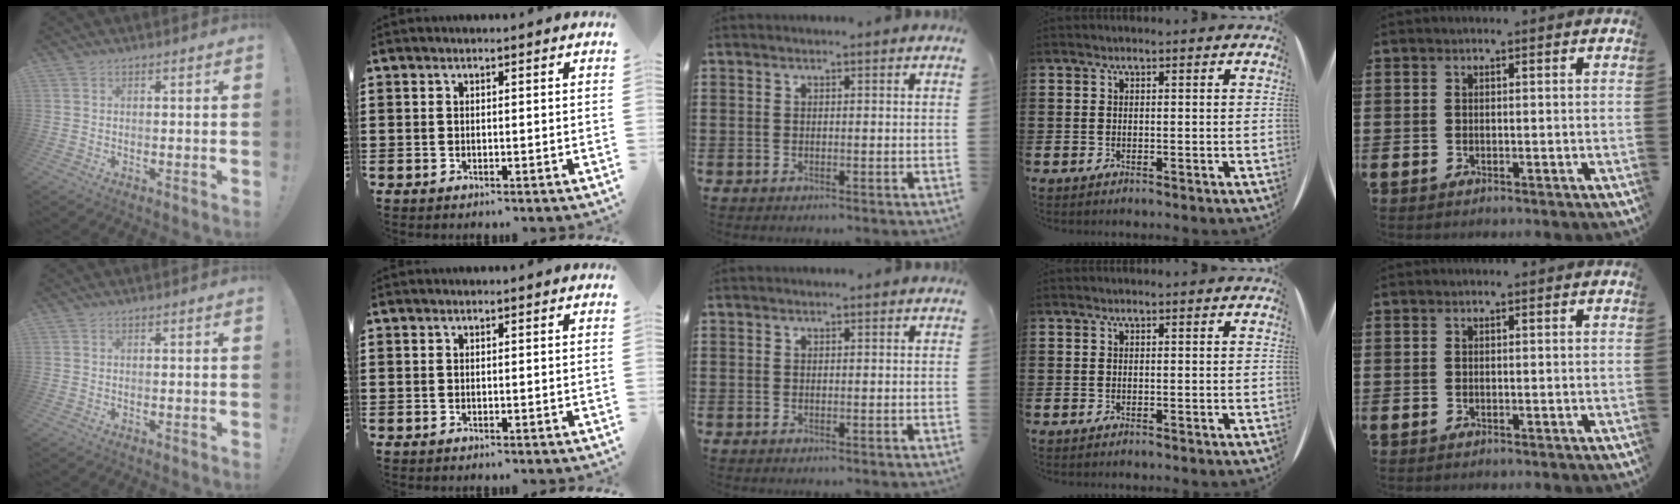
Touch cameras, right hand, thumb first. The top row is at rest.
{}